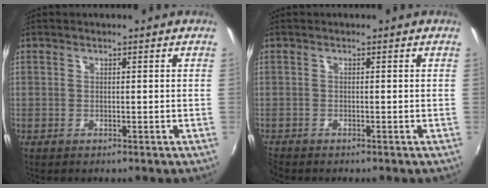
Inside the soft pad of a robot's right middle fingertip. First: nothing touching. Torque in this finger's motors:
{"motor_torque": [0.13, -0.12, 0.15, 0.13]}